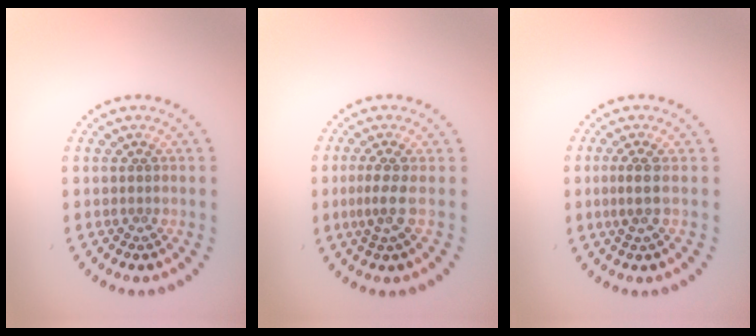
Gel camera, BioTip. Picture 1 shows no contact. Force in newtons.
{"total": 2.2, "press": 1.6, "slide": 1.5}
{"total": 1.8, "press": 1.3, "slide": 1.3}